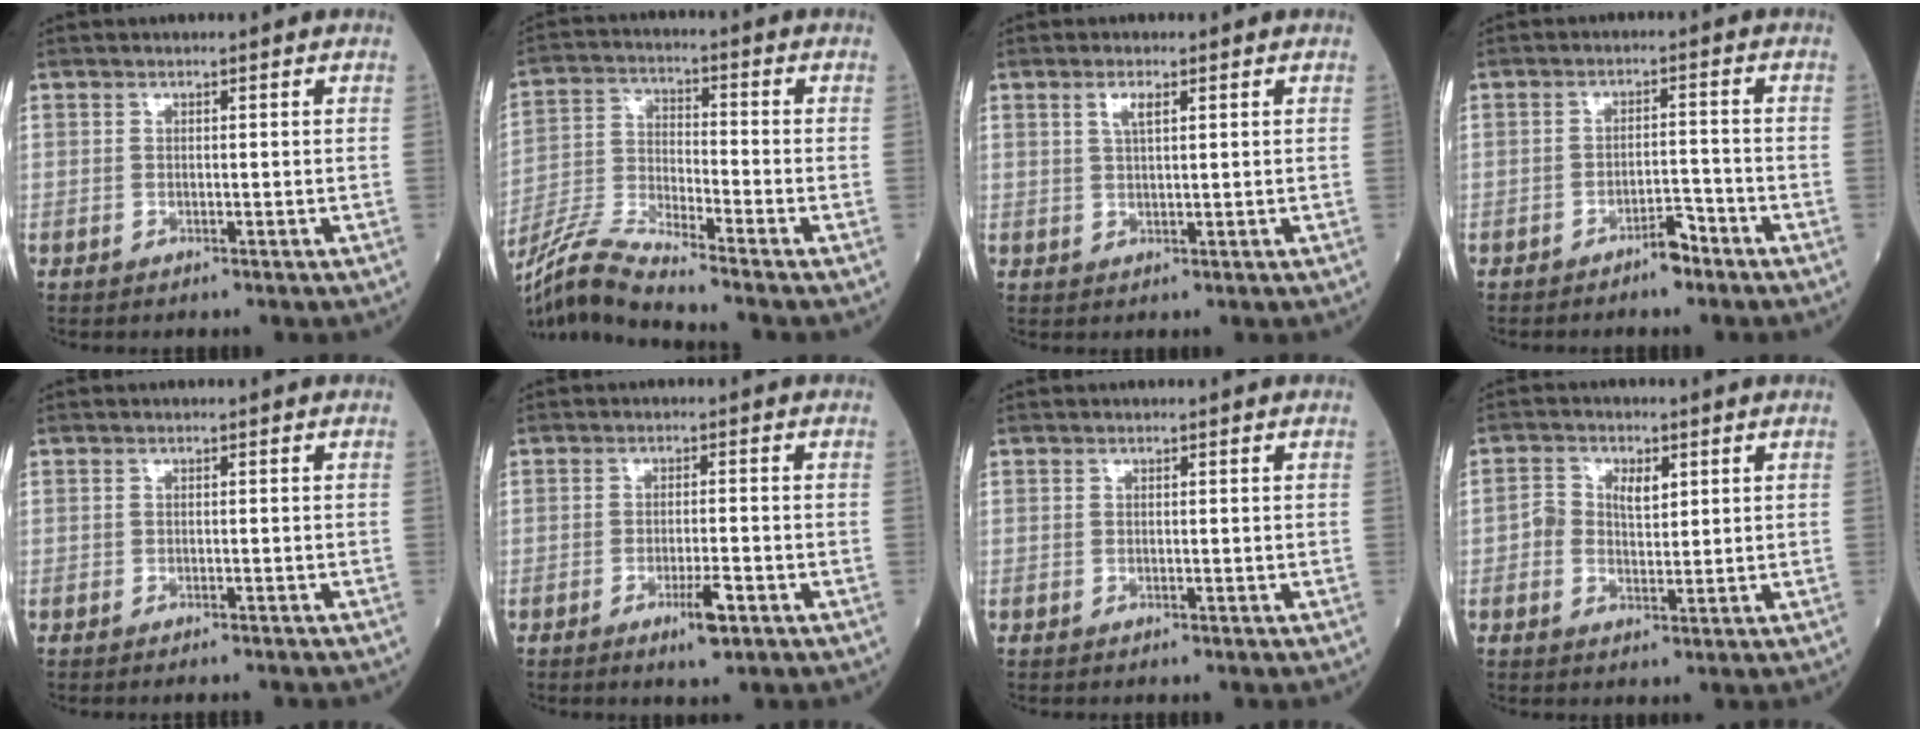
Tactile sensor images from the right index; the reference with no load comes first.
{"total": 9.2, "force": [-8.3, -1.5, 3.6], "torque": [-0.085, -0.019, -0.164]}
{"total": 2.3, "force": [1.1, 0.5, 1.9], "torque": [-0.042, 0.002, 0.021]}
{"total": 3.3, "force": [-2.7, 0.8, 1.8], "torque": [-0.024, 0.004, -0.047]}
{"total": 2.1, "force": [-2.0, -0.1, 0.7], "torque": [-0.007, -0.003, -0.027]}
{"total": 3.7, "force": [-1.9, 0.3, 3.2], "torque": [-0.053, -0.004, -0.032]}
{"total": 0.0}
{"total": 4.1, "force": [0.9, 2.8, 2.8], "torque": [-0.047, 0.014, 0.016]}